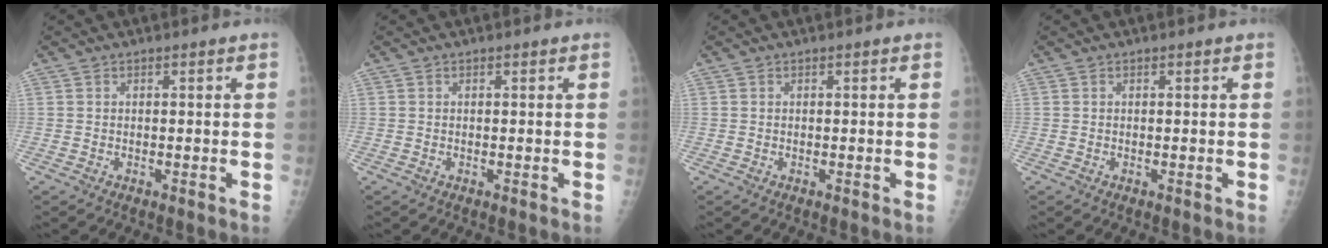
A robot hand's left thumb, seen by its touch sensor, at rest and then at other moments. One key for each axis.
{"total": 0.0}
{"total": 0.0}
{"total": 0.0}